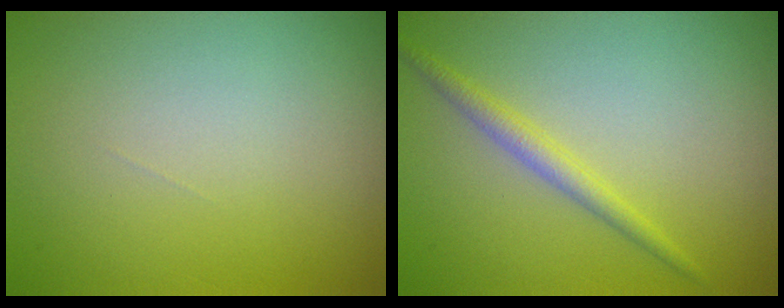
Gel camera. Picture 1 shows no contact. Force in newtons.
{"total": 1.8, "press": 1.8, "slide": 0.1}